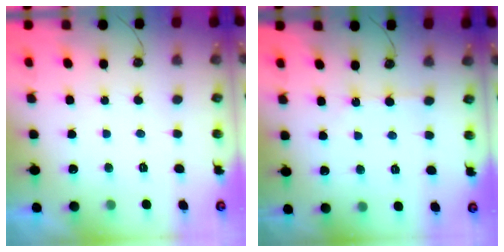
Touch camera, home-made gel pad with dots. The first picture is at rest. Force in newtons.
{"total": 2.7, "press": 2.7, "slide": 0.4}